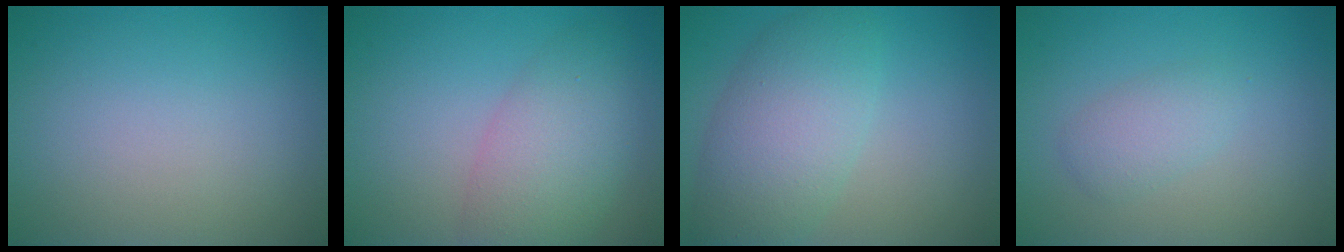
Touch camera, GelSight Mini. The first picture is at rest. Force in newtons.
{"total": 5.3, "press": 5.3, "slide": 0.2}
{"total": 6.2, "press": 6.2, "slide": 0.1}
{"total": 2.0, "press": 2.0, "slide": 0.0}